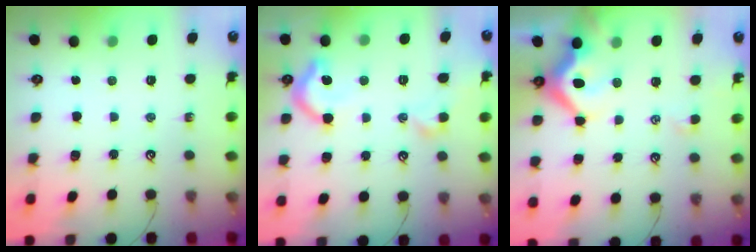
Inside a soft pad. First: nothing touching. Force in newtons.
{"total": 8.6, "press": 8.5, "slide": 1.3}
{"total": 8.9, "press": 8.7, "slide": 1.5}